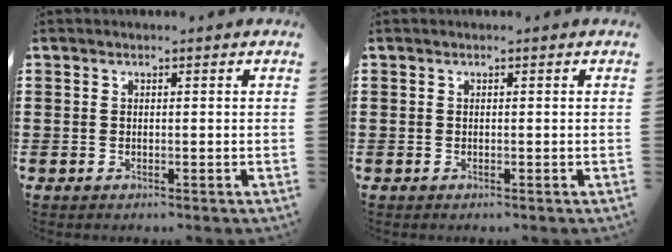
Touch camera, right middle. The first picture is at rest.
{"total": 0.0}